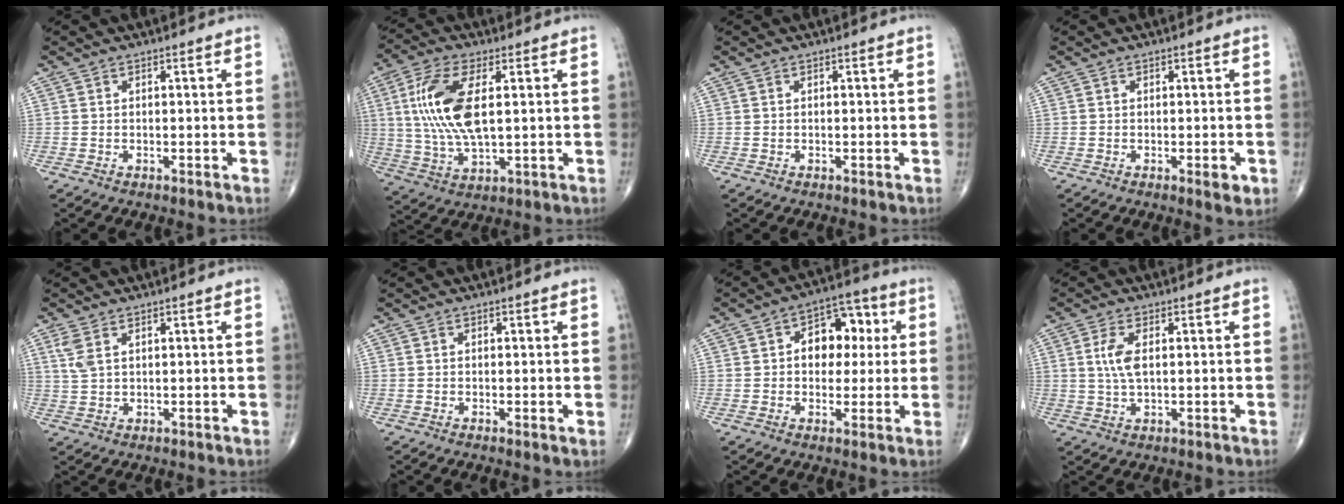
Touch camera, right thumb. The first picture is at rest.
{"total": 14.0, "force": [2.5, 6.0, 12.5], "torque": [-0.268, -0.005, 0.052]}
{"total": 0.0}
{"total": 2.3, "force": [-0.7, 0.8, 2.0], "torque": [-0.023, -0.004, -0.007]}
{"total": 3.3, "force": [1.6, 1.6, 2.4], "torque": [-0.059, 0.006, 0.040]}
{"total": 0.7, "force": [0.1, 0.2, 0.7], "torque": [-0.015, -0.004, -0.001]}
{"total": 10.5, "force": [1.8, 7.2, 7.4], "torque": [-0.062, 0.021, 0.021]}
{"total": 4.8, "force": [0.9, 2.2, 4.2], "torque": [-0.096, -0.001, 0.018]}